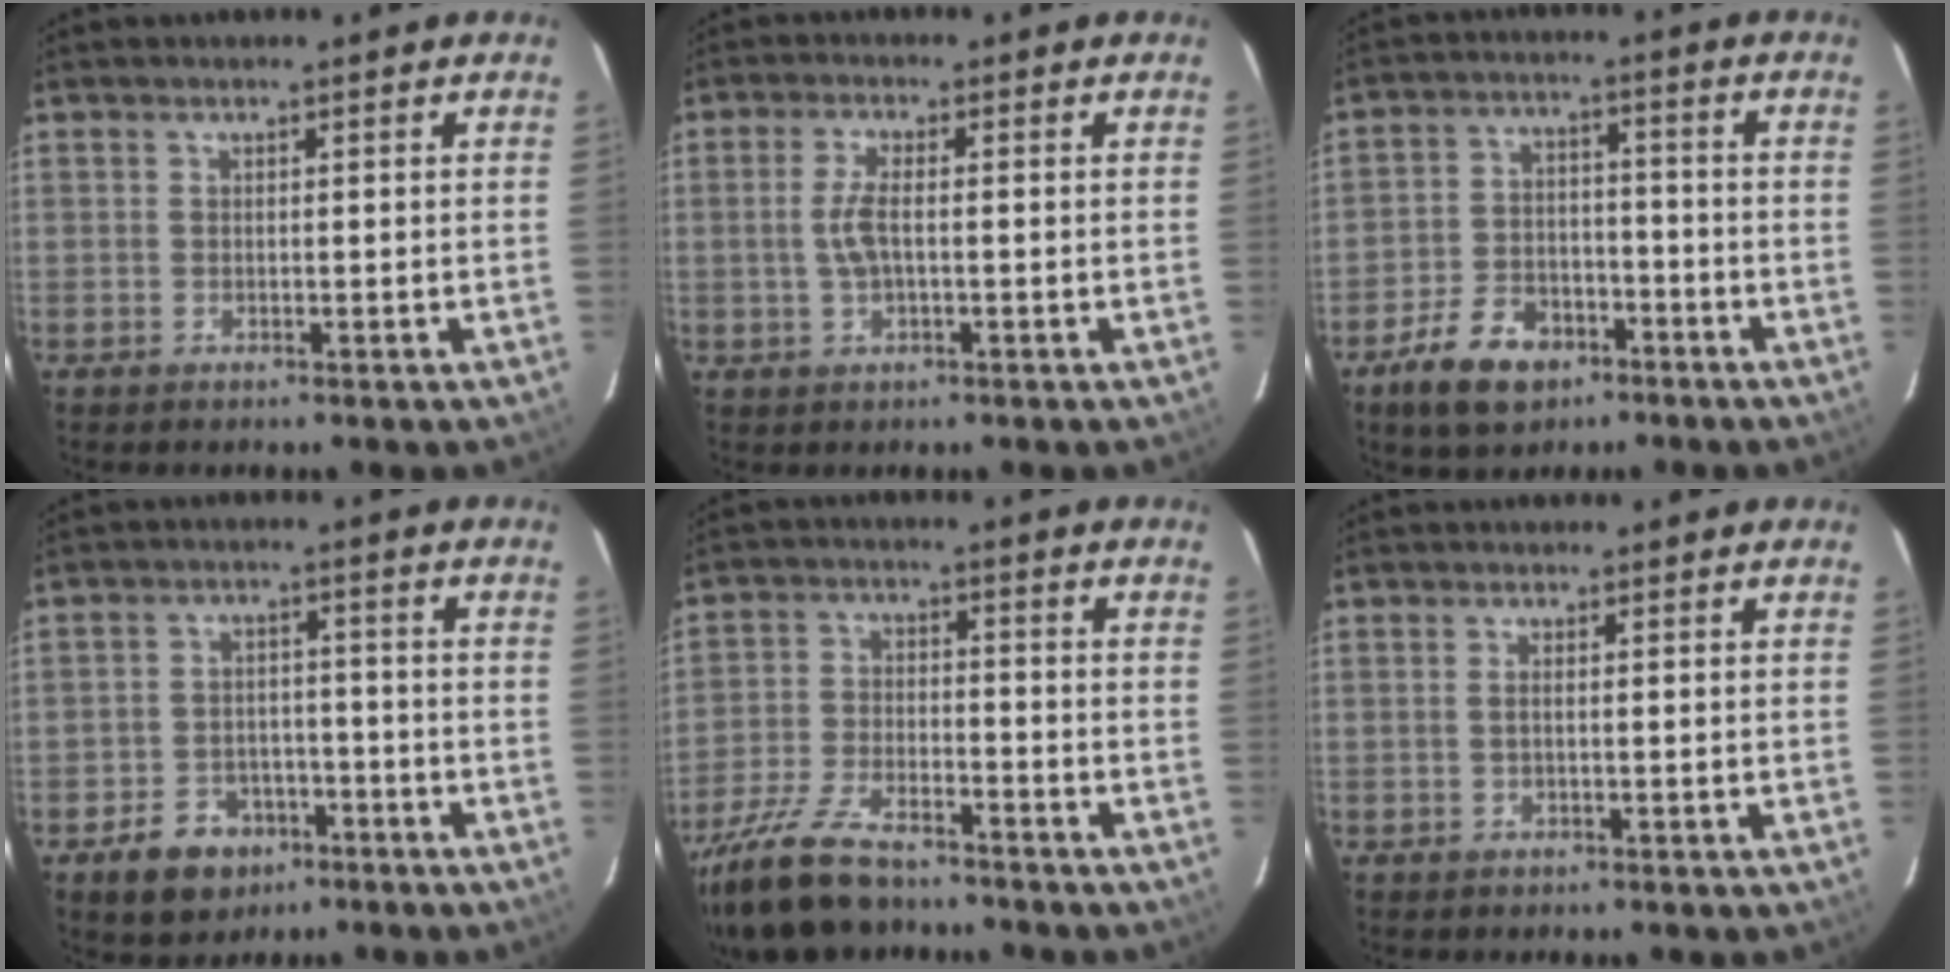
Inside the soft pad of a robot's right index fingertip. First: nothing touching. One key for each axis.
{"total": 4.6, "fx": -0.5, "fy": 1.7, "fz": 4.2, "tx": -0.084, "ty": -0.001, "tz": -0.005}
{"total": 11.0, "fx": -6.8, "fy": 6.5, "fz": 5.6, "tx": -0.136, "ty": 0.013, "tz": -0.111}
{"total": 9.3, "fx": -5.5, "fy": 6.7, "fz": 3.3, "tx": -0.089, "ty": 0.020, "tz": -0.069}
{"total": 16.5, "fx": -13.1, "fy": 5.9, "fz": 8.1, "tx": -0.185, "ty": -0.025, "tz": -0.238}
{"total": 1.0, "fx": -0.1, "fy": 0.2, "fz": 1.0, "tx": -0.021, "ty": 0.001, "tz": -0.003}